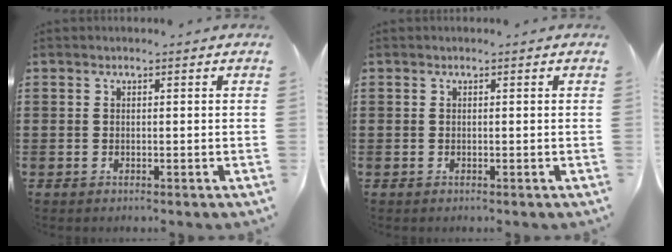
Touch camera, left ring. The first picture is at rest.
{"total": 0.0}